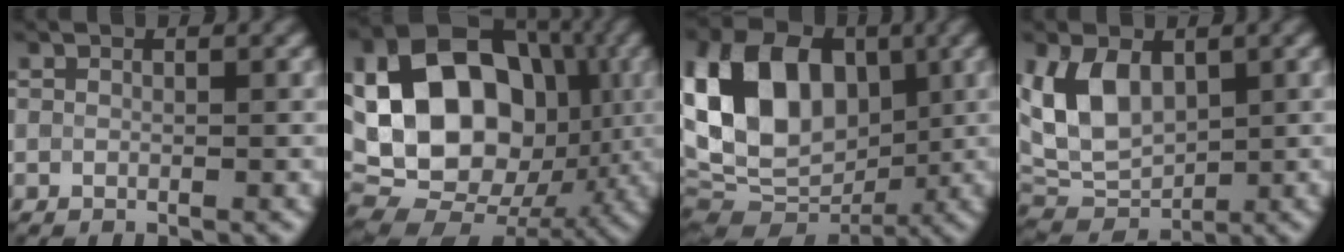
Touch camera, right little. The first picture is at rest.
{"total": 18.9, "force": [1.7, 14.3, 12.2], "torque": [-0.224, 0.014, 0.033]}
{"total": 13.7, "force": [1.7, 9.5, 9.6], "torque": [-0.191, 0.028, 0.016]}
{"total": 6.6, "force": [1.6, 4.3, 4.8], "torque": [-0.100, 0.002, 0.025]}